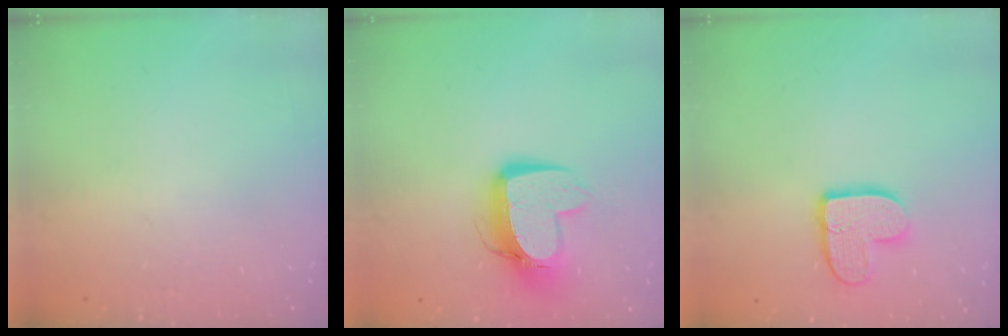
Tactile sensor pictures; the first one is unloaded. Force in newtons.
{"total": 12.5, "press": 12.4, "slide": 1.2}
{"total": 11.5, "press": 11.4, "slide": 1.0}